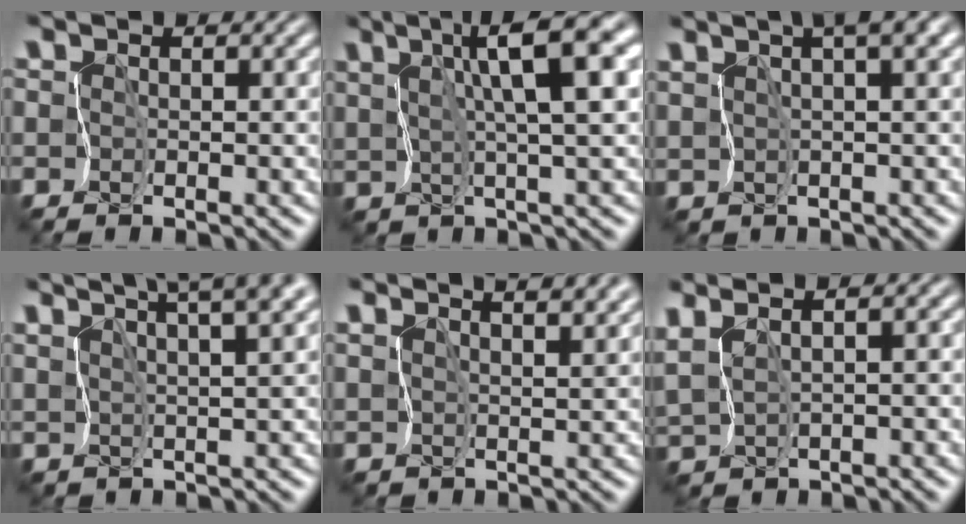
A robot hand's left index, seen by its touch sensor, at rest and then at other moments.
{"total": 7.7, "force": [3.1, 1.1, 6.9], "torque": [-0.115, 0.011, 0.056]}
{"total": 4.8, "force": [2.9, 0.9, 3.8], "torque": [-0.063, 0.017, 0.051]}
{"total": 10.6, "force": [7.6, 3.3, 6.7], "torque": [-0.081, 0.045, 0.088]}
{"total": 7.2, "force": [5.8, 2.2, 3.7], "torque": [-0.056, 0.031, 0.071]}
{"total": 3.0, "force": [2.4, 0.5, 1.7], "torque": [-0.059, 0.014, 0.052]}